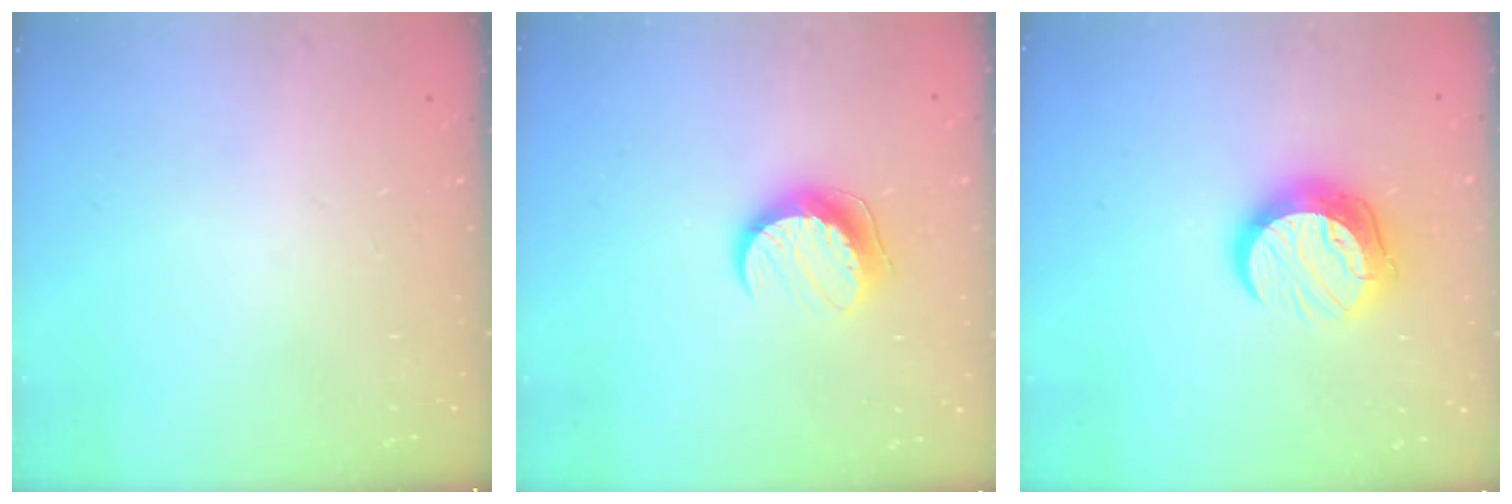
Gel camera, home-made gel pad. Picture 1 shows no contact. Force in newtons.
{"total": 10.3, "press": 10.3, "slide": 0.7}
{"total": 12.4, "press": 12.3, "slide": 1.0}